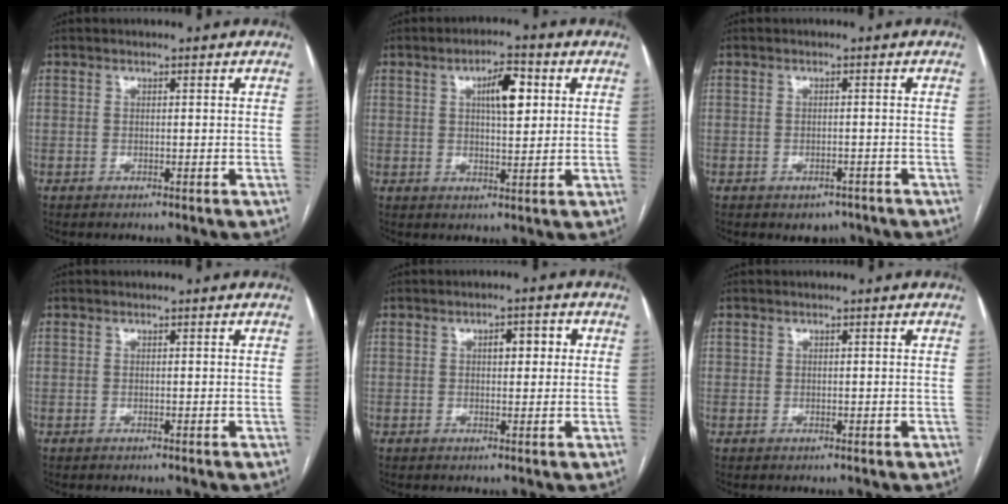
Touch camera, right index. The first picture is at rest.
{"total": 6.2, "force": [2.1, 1.7, 5.6], "torque": [-0.095, 0.011, 0.034]}
{"total": 2.7, "force": [-1.9, 1.7, 0.9], "torque": [-0.005, 0.003, -0.016]}
{"total": 0.0}
{"total": 3.1, "force": [0.8, 1.2, 2.8], "torque": [-0.043, 0.014, 0.011]}
{"total": 0.7, "force": [0.3, 0.6, 0.1], "torque": [0.005, 0.001, 0.004]}